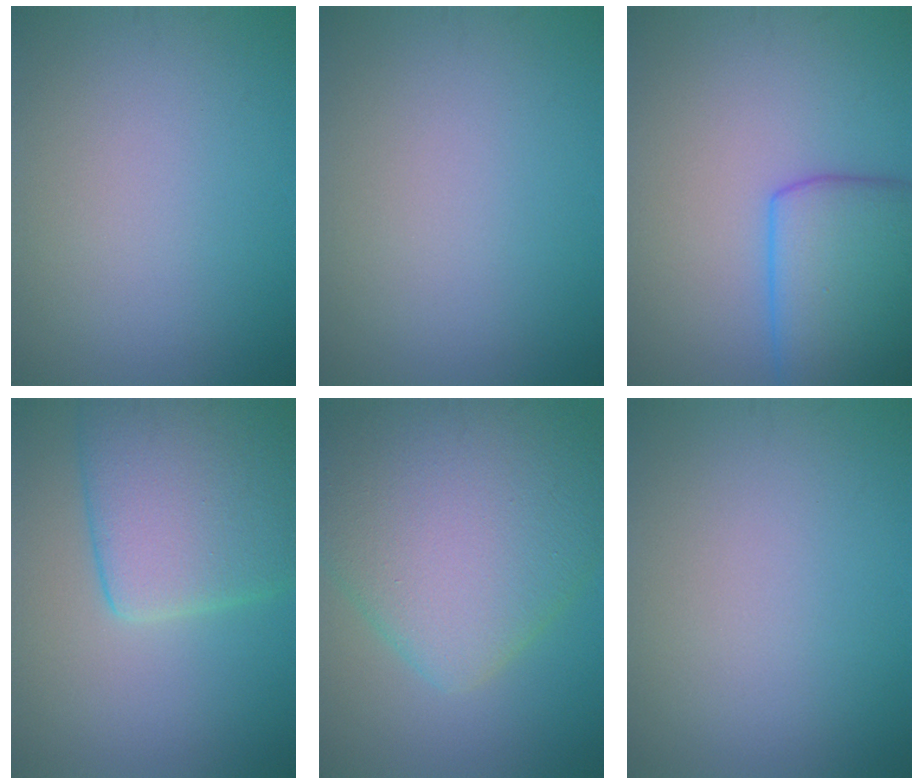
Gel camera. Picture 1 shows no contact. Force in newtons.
{"total": 0.0}
{"total": 7.7, "press": 7.7, "slide": 0.2}
{"total": 8.9, "press": 8.9, "slide": 0.3}
{"total": 11.1, "press": 11.1, "slide": 0.4}
{"total": 0.0}